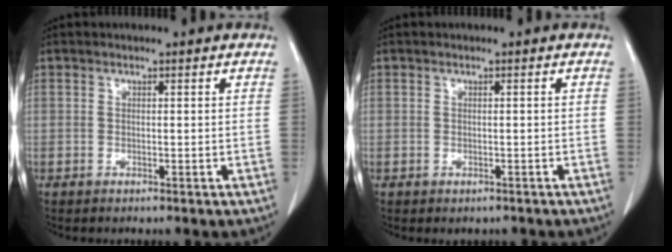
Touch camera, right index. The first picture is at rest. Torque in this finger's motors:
{"motor_torque": [-0.17, -0.36, -0.06, -0.04]}